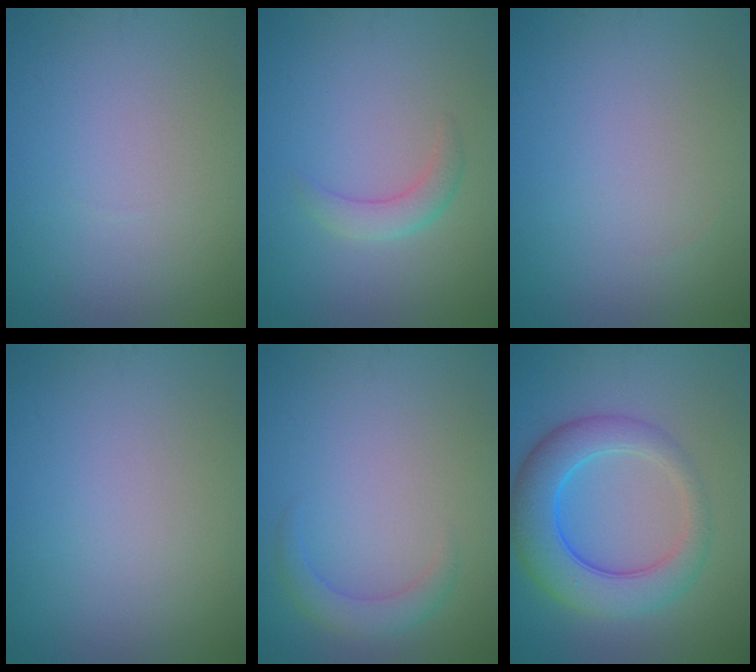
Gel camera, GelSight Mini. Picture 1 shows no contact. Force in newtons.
{"total": 2.2, "press": 2.2, "slide": 0.2}
{"total": 0.0}
{"total": 0.0}
{"total": 2.2, "press": 2.2, "slide": 0.1}
{"total": 7.3, "press": 7.2, "slide": 0.4}